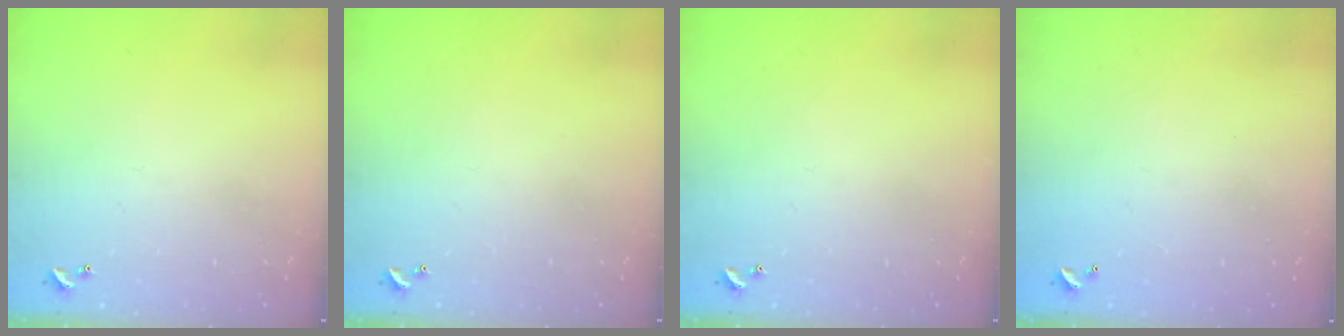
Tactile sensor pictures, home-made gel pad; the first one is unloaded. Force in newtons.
{"total": 0.0}
{"total": 0.0}
{"total": 2.8, "press": 2.8, "slide": 0.1}